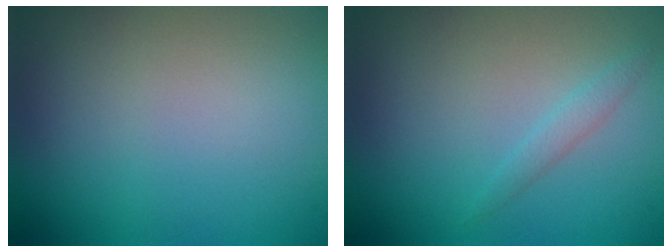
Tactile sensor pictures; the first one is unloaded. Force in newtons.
{"total": 1.0, "press": 1.0, "slide": 0.1}